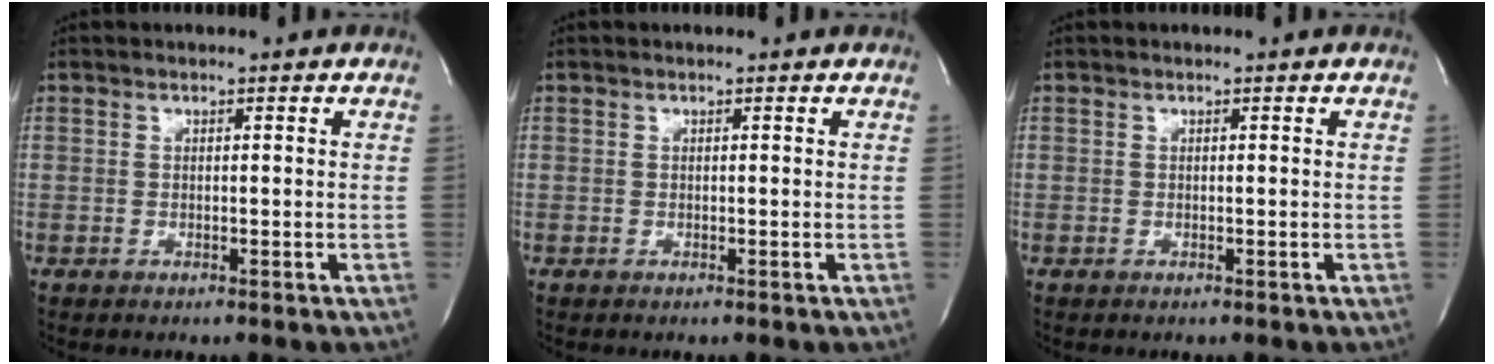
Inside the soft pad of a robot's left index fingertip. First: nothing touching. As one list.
[{"total": 0.0}, {"total": 0.0}]